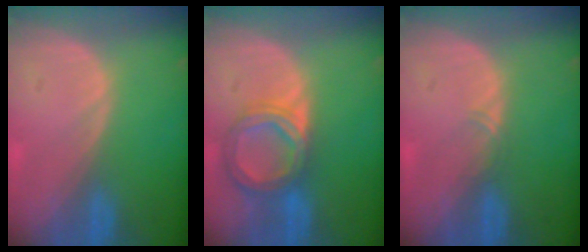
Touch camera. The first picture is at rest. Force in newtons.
{"total": 6.8, "press": 6.2, "slide": 2.6}
{"total": 0.8, "press": 0.7, "slide": 0.4}